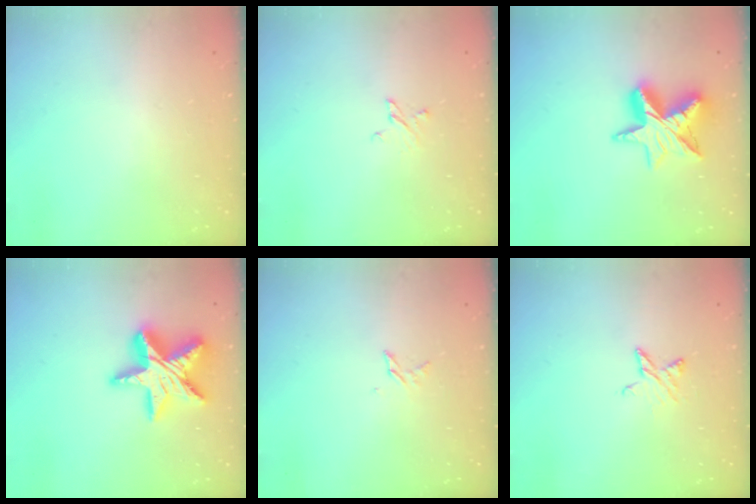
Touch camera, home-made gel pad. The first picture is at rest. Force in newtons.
{"total": 2.4, "press": 2.4, "slide": 0.2}
{"total": 11.6, "press": 11.5, "slide": 1.2}
{"total": 17.6, "press": 17.5, "slide": 1.6}
{"total": 3.1, "press": 3.1, "slide": 0.4}
{"total": 5.7, "press": 5.7, "slide": 0.4}